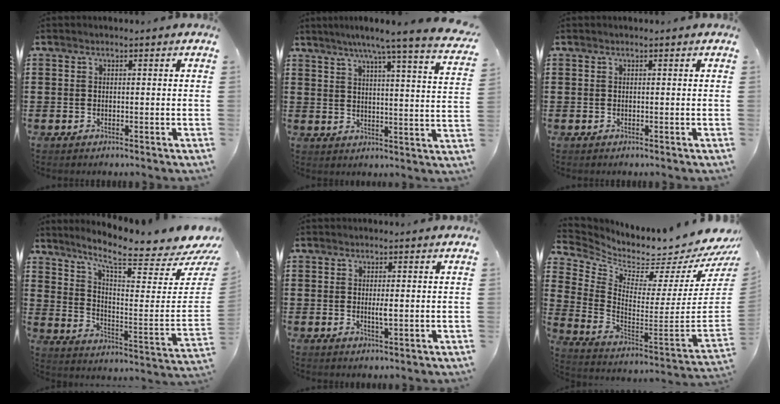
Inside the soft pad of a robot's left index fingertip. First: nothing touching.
{"total": 6.8, "force": [5.6, -1.2, 3.6], "torque": [-0.083, -0.040, 0.088]}
{"total": 0.0}
{"total": 9.0, "force": [7.8, 0.4, 4.4], "torque": [-0.108, -0.071, 0.128]}
{"total": 2.0, "force": [0.1, 0.2, 1.9], "torque": [-0.038, -0.005, 0.001]}
{"total": 1.9, "force": [1.3, 0.6, 1.2], "torque": [-0.035, -0.056, 0.006]}